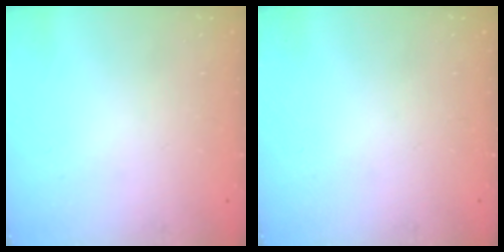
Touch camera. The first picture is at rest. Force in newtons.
{"total": 0.0}